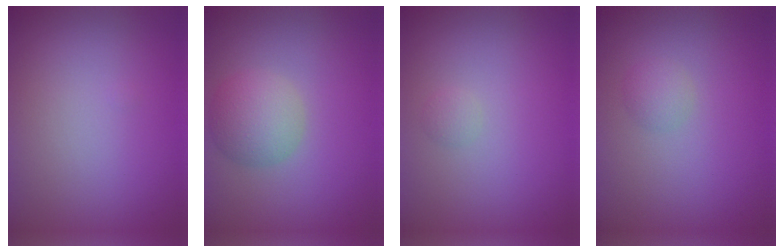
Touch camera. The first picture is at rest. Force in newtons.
{"total": 3.6, "press": 3.6, "slide": 0.2}
{"total": 0.7, "press": 0.7, "slide": 0.0}
{"total": 1.3, "press": 1.3, "slide": 0.0}